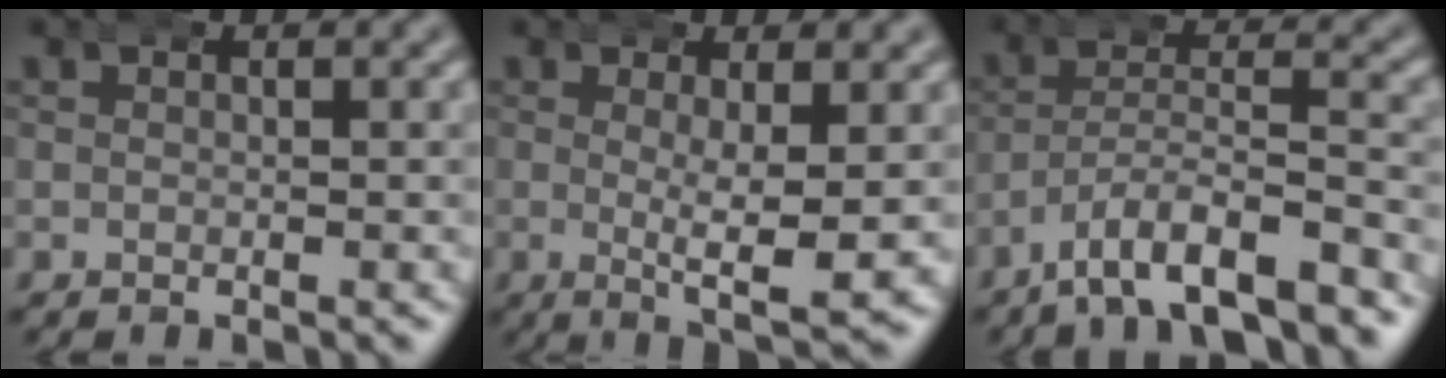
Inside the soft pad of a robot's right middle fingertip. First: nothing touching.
{"total": 6.0, "force": [-0.4, 1.5, 5.7], "torque": [-0.087, -0.019, 0.002]}
{"total": 6.8, "force": [-5.4, 1.8, 3.8], "torque": [-0.060, -0.001, -0.084]}